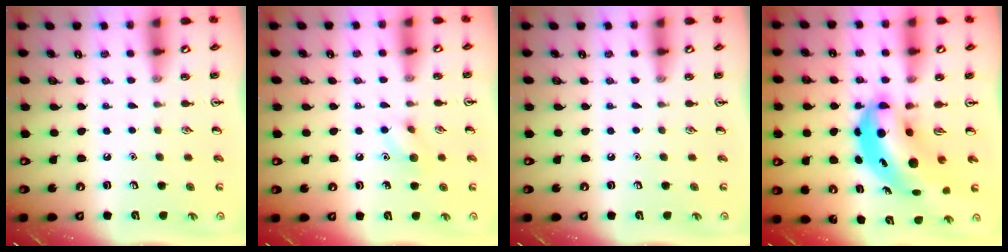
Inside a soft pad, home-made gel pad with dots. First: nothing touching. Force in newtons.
{"total": 6.6, "press": 6.5, "slide": 1.0}
{"total": 0.0}
{"total": 8.2, "press": 8.0, "slide": 1.7}